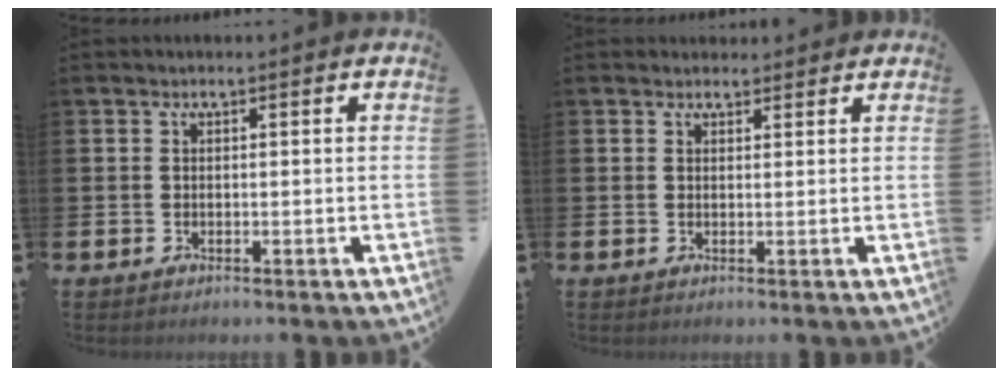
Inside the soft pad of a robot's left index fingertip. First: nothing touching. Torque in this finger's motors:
{"motor_torque": [0.95, -1.00, 0.28, 0.01]}